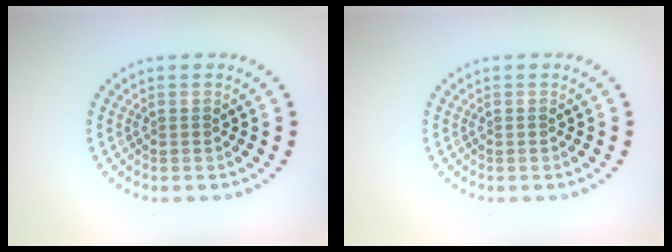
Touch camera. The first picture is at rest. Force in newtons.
{"total": 0.0}